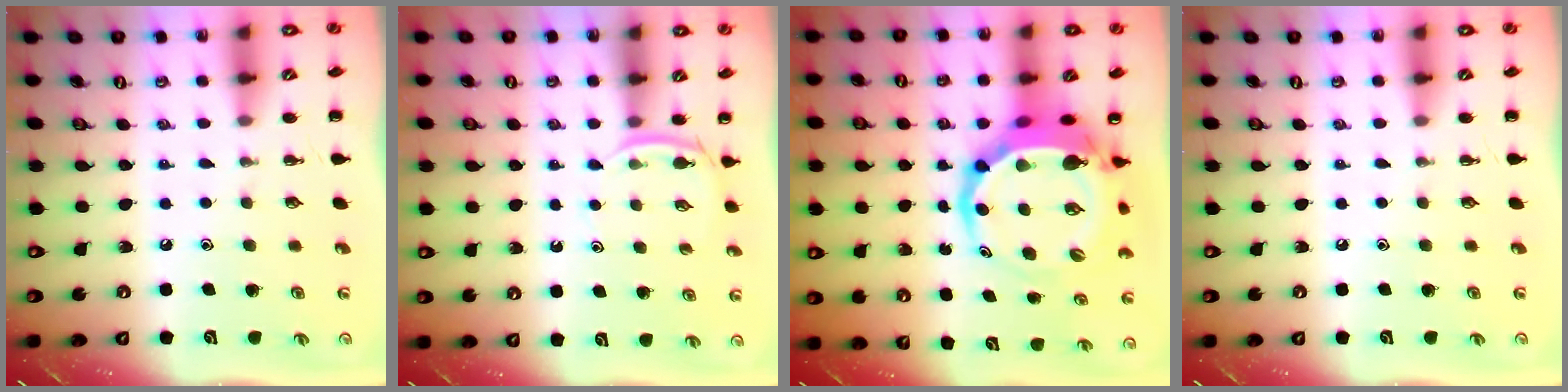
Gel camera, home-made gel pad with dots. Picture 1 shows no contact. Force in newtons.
{"total": 3.4, "press": 3.1, "slide": 1.2}
{"total": 9.3, "press": 9.0, "slide": 2.4}
{"total": 0.0}